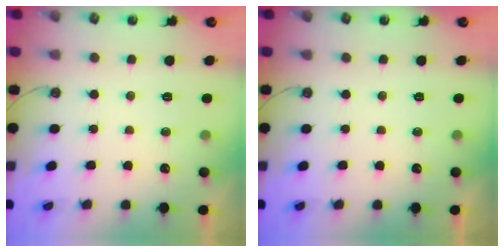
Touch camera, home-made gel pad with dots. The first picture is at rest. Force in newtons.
{"total": 0.0}